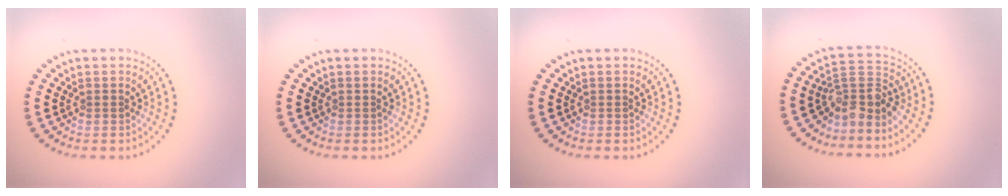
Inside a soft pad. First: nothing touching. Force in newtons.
{"total": 0.0}
{"total": 0.0}
{"total": 3.8, "press": 2.8, "slide": 2.5}